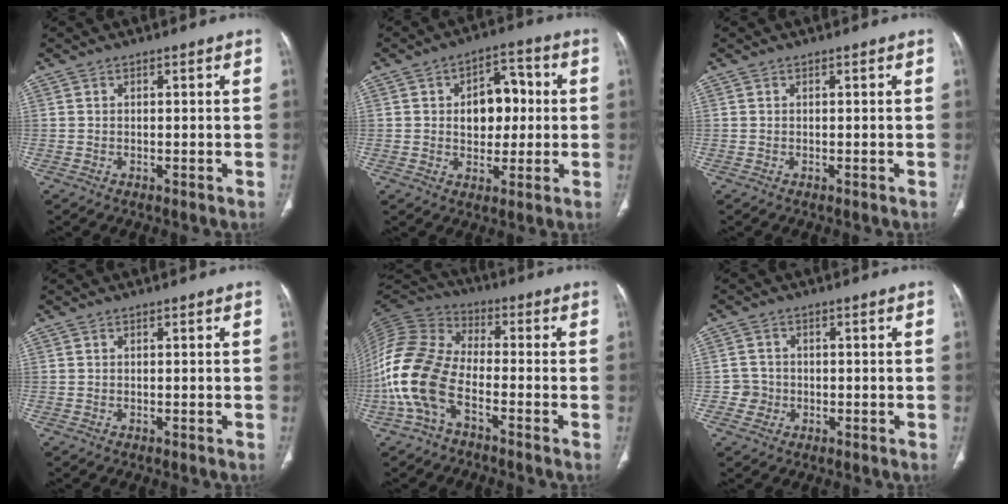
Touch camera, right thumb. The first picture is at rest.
{"total": 9.9, "force": [0.8, 6.8, 7.1], "torque": [-0.062, 0.019, 0.012]}
{"total": 0.0}
{"total": 0.0}
{"total": 15.4, "force": [-5.5, 8.6, 11.6], "torque": [-0.261, 0.044, -0.116]}
{"total": 3.0, "force": [-0.7, 2.9, 0.1], "torque": [0.017, 0.010, -0.016]}